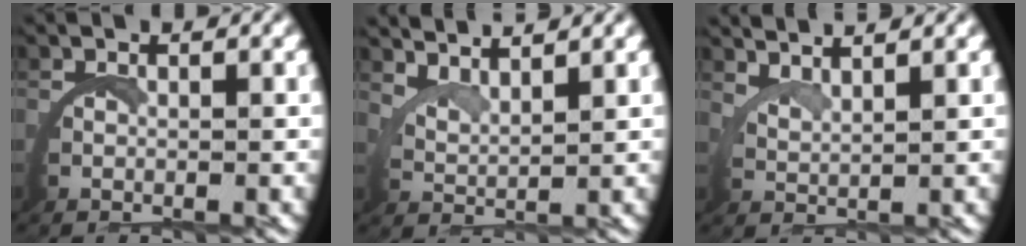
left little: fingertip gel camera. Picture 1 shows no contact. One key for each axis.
{"total": 3.9, "fx": 3.7, "fy": 0.4, "fz": 1.2, "tx": -0.041, "ty": -0.002, "tz": 0.065}
{"total": 3.7, "fx": 3.6, "fy": -0.2, "fz": 0.9, "tx": -0.028, "ty": -0.001, "tz": 0.066}